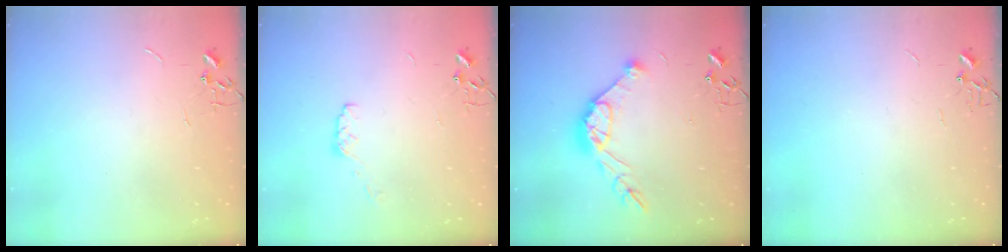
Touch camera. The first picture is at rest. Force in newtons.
{"total": 4.3, "press": 4.3, "slide": 0.7}
{"total": 13.6, "press": 13.6, "slide": 1.0}
{"total": 0.0}